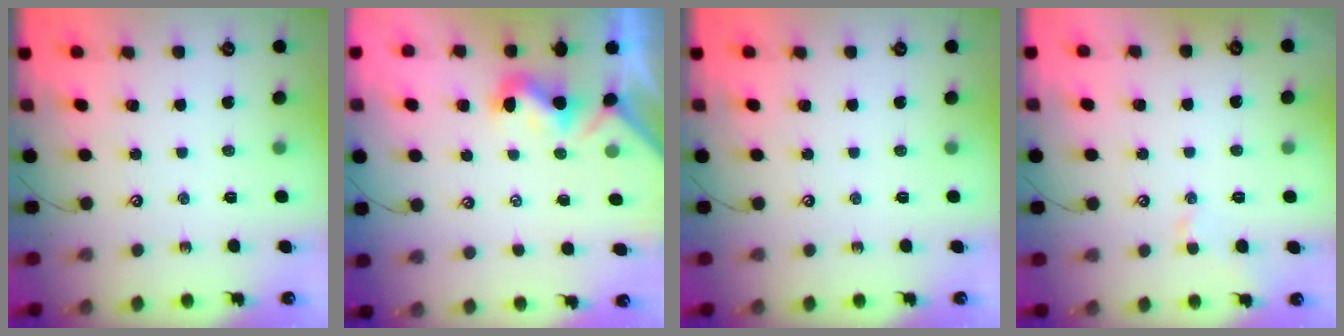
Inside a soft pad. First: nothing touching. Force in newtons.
{"total": 1.1, "press": 1.0, "slide": 0.5}
{"total": 0.0}
{"total": 0.9, "press": 0.7, "slide": 0.6}